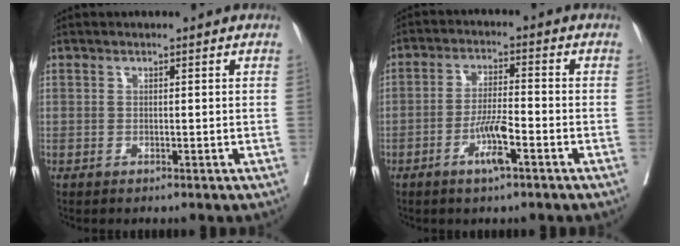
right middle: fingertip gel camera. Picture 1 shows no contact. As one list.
[{"total": 5.7, "force": [-2.9, 0.5, 4.9], "torque": [-0.095, -0.004, -0.054]}]